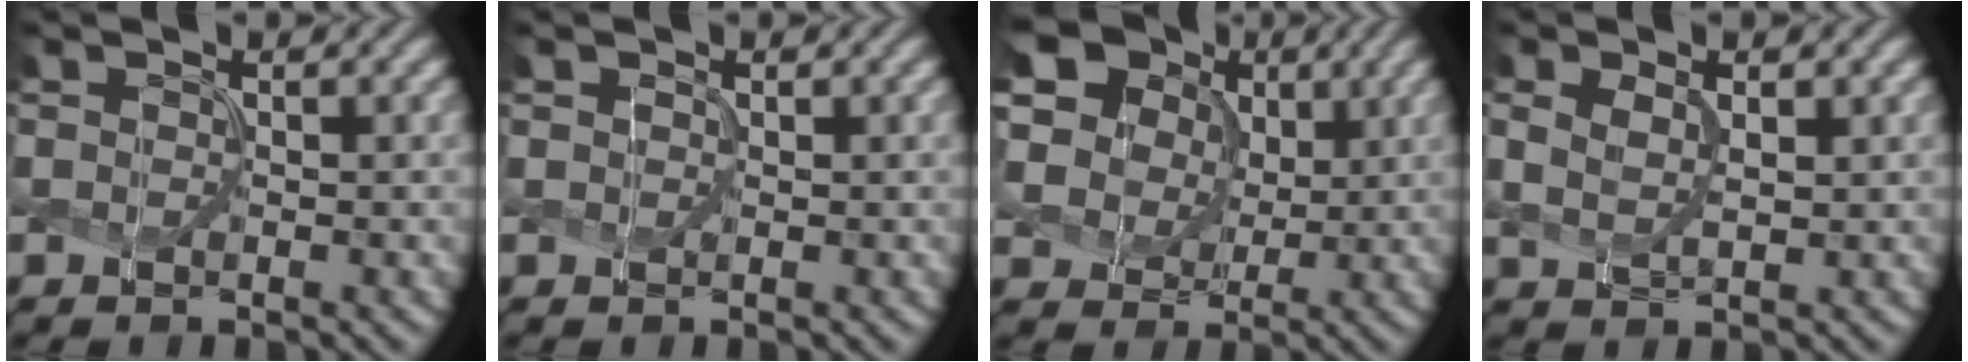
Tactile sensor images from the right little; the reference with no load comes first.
{"total": 0.0}
{"total": 12.2, "force": [5.2, 9.5, 5.5], "torque": [-0.144, 0.023, 0.103]}
{"total": 2.2, "force": [0.6, 1.0, 1.9], "torque": [-0.039, -0.005, 0.018]}